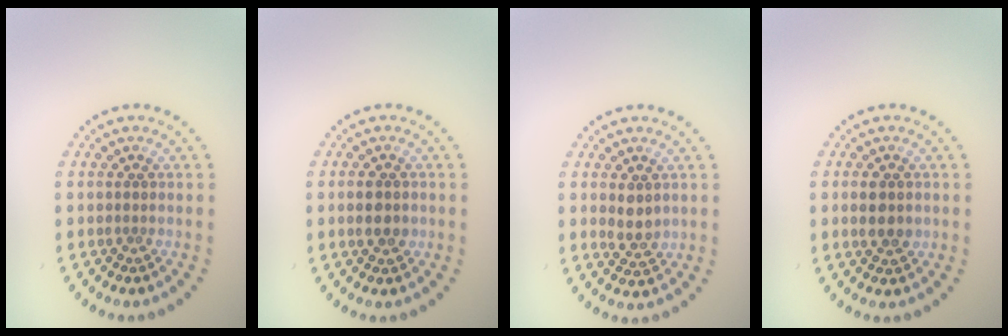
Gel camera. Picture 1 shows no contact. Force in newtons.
{"total": 2.5, "press": 2.5, "slide": 0.2}
{"total": 1.9, "press": 1.8, "slide": 0.6}
{"total": 2.1, "press": 2.1, "slide": 0.2}